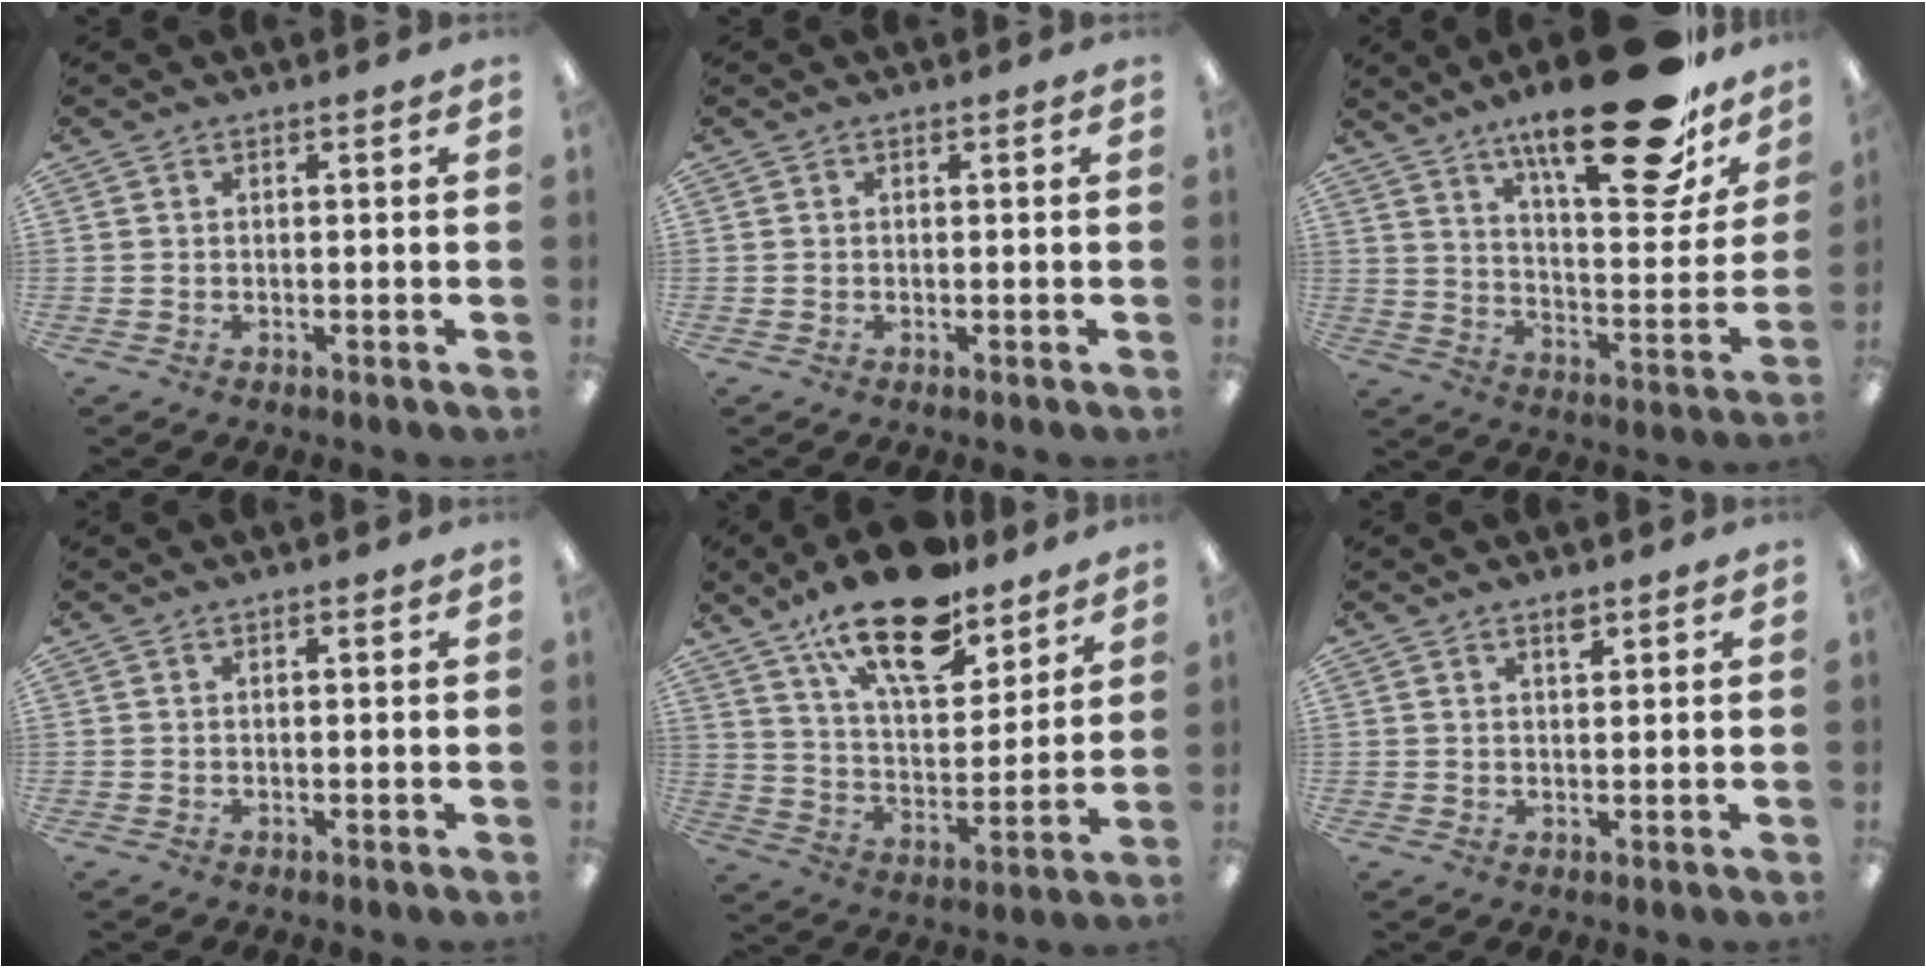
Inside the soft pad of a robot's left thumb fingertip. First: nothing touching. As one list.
[{"total": 0.0}, {"total": 27.1, "force": [18.7, 8.1, 17.8], "torque": [-0.257, -0.120, 0.298]}, {"total": 0.7, "force": [0.5, 0.2, 0.5], "torque": [-0.003, -0.003, 0.006]}, {"total": 21.0, "force": [15.0, 8.4, 12.1], "torque": [-0.204, -0.079, 0.256]}, {"total": 2.5, "force": [2.0, 0.7, 1.4], "torque": [-0.022, -0.003, 0.033]}]